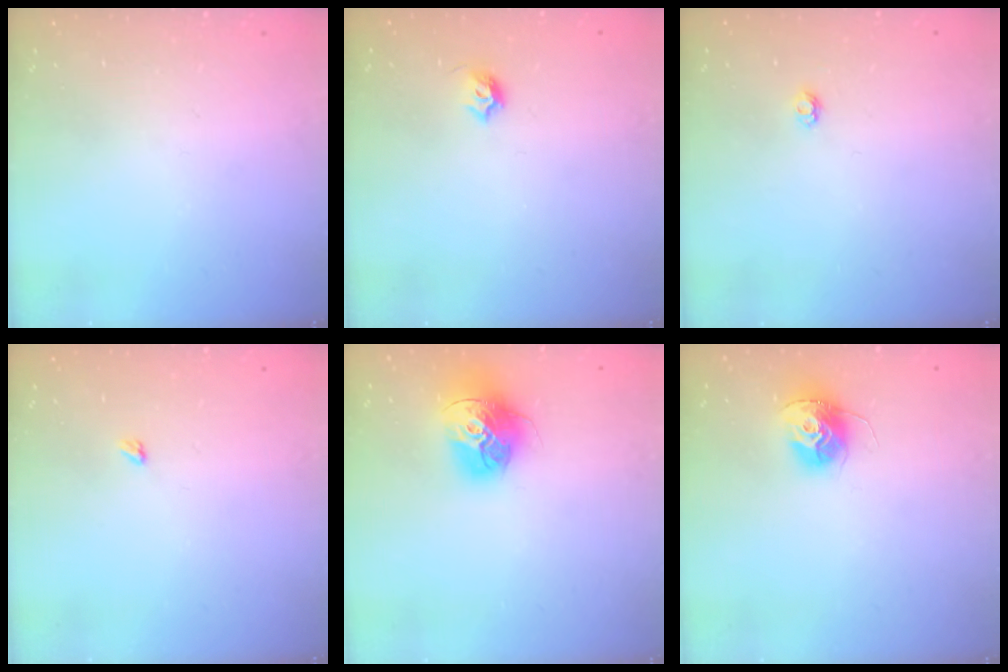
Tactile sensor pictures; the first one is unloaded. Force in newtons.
{"total": 5.0, "press": 4.9, "slide": 0.7}
{"total": 2.9, "press": 2.9, "slide": 0.4}
{"total": 2.4, "press": 2.4, "slide": 0.4}
{"total": 15.9, "press": 15.8, "slide": 1.7}
{"total": 12.1, "press": 12.1, "slide": 1.1}